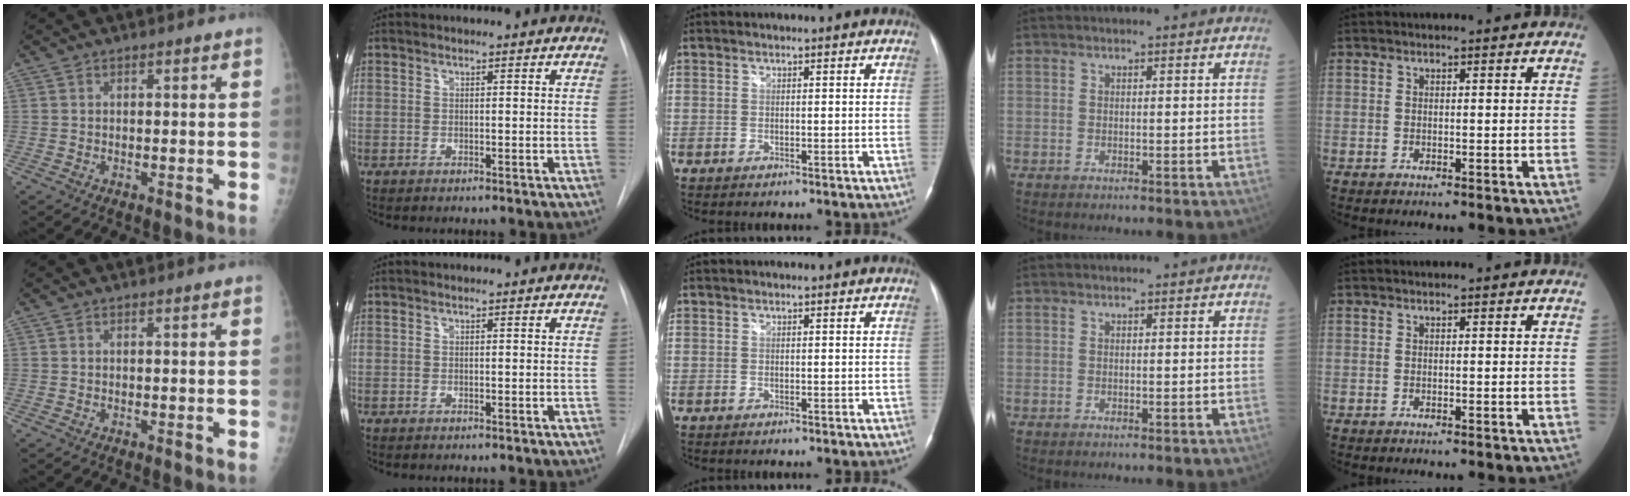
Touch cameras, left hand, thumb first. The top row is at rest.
{}